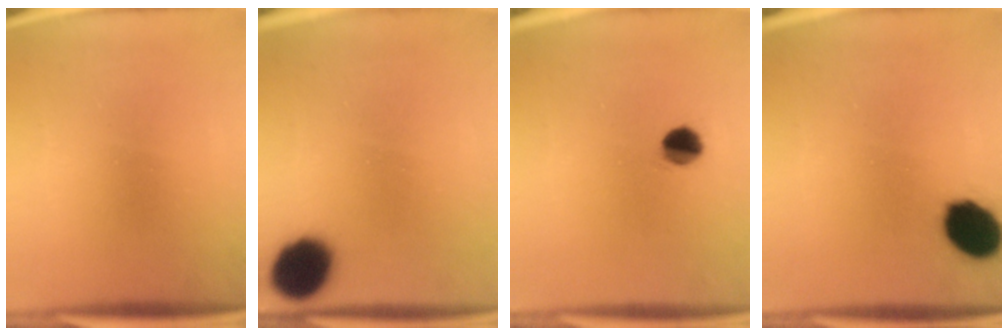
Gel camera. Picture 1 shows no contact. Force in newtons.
{"total": 12.0}
{"total": 5.3}
{"total": 11.6}